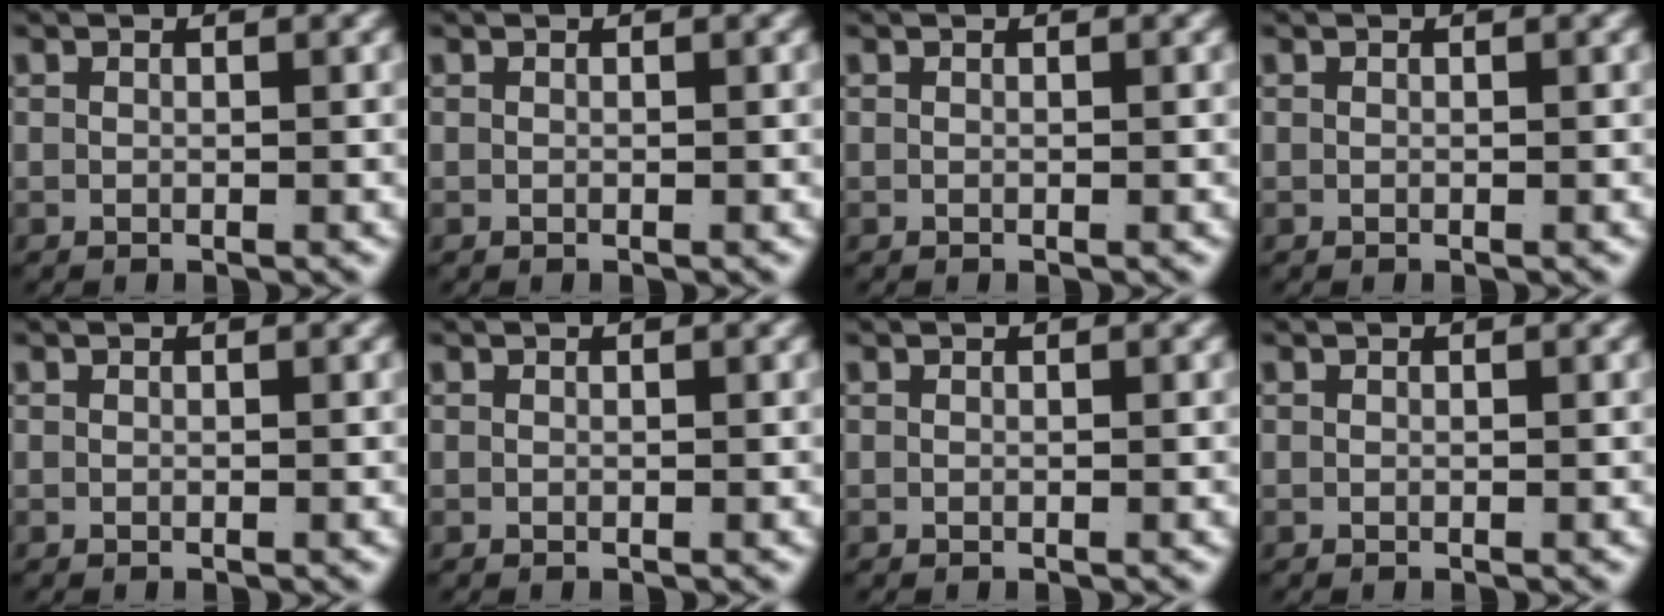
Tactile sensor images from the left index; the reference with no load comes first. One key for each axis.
{"total": 0.0}
{"total": 0.0}
{"total": 0.0}
{"total": 0.0}
{"total": 0.0}
{"total": 0.0}
{"total": 0.0}